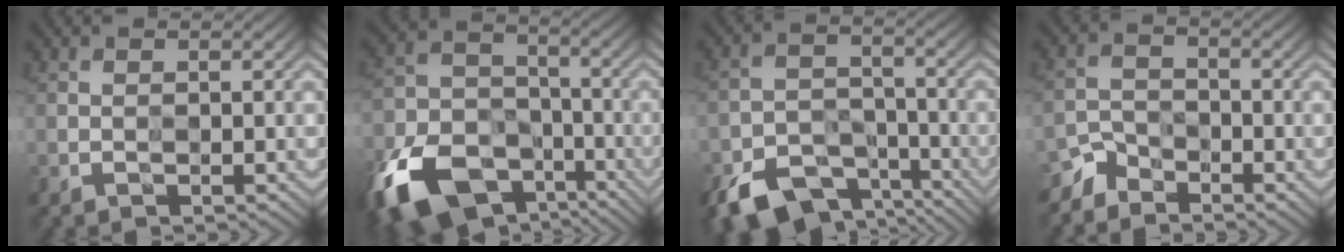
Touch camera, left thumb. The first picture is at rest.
{"total": 12.8, "force": [-8.1, 8.3, 5.4], "torque": [-0.137, -0.031, -0.163]}
{"total": 7.0, "force": [-5.6, 3.9, 1.6], "torque": [-0.030, -0.013, -0.103]}
{"total": 3.7, "force": [-3.4, 1.2, -1.0], "torque": [0.025, -0.004, -0.075]}